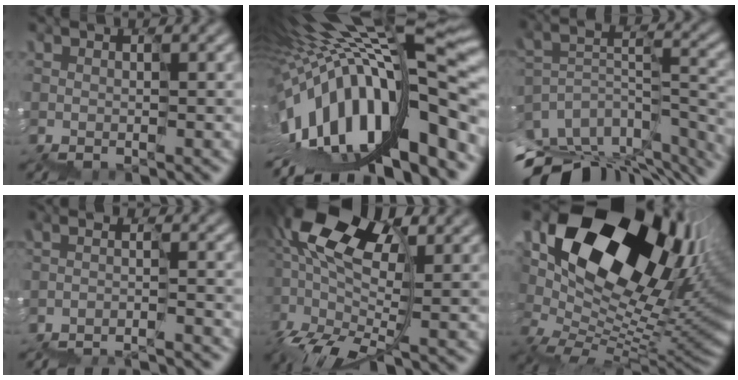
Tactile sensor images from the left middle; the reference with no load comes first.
{"total": 14.7, "force": [-4.6, 5.5, 12.9], "torque": [-0.208, 0.027, -0.077]}
{"total": 12.5, "force": [-11.0, 4.3, 4.2], "torque": [-0.093, 0.014, -0.150]}
{"total": 5.1, "force": [-4.9, 0.6, 1.6], "torque": [-0.022, -0.011, -0.072]}
{"total": 11.0, "force": [2.5, 6.4, 8.6], "torque": [-0.175, 0.015, 0.049]}
{"total": 17.7, "force": [7.7, 11.2, 11.4], "torque": [-0.188, 0.021, 0.154]}